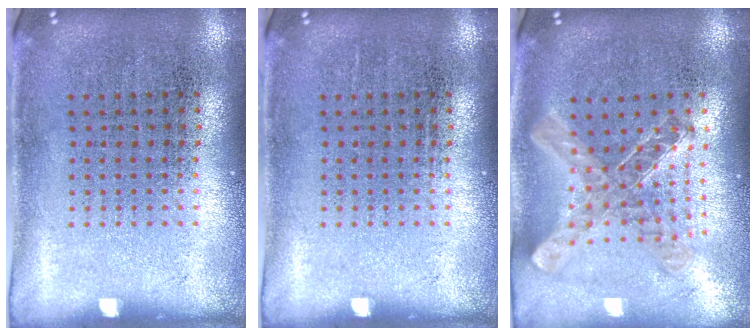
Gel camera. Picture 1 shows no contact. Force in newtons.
{"total": 0.0}
{"total": 1.1, "press": 1.0, "slide": 0.2}